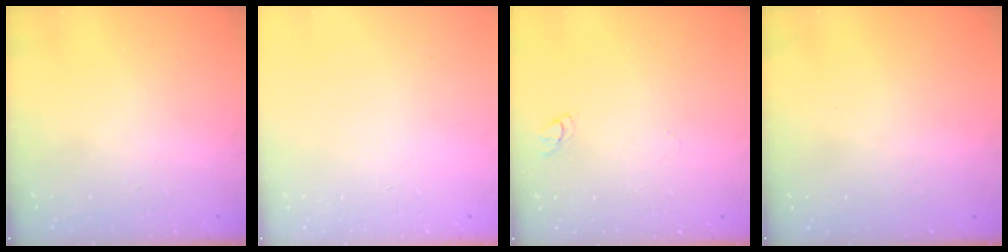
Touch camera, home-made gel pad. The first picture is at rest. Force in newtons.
{"total": 0.0}
{"total": 3.0, "press": 3.0, "slide": 0.3}
{"total": 0.7, "press": 0.4, "slide": 0.5}